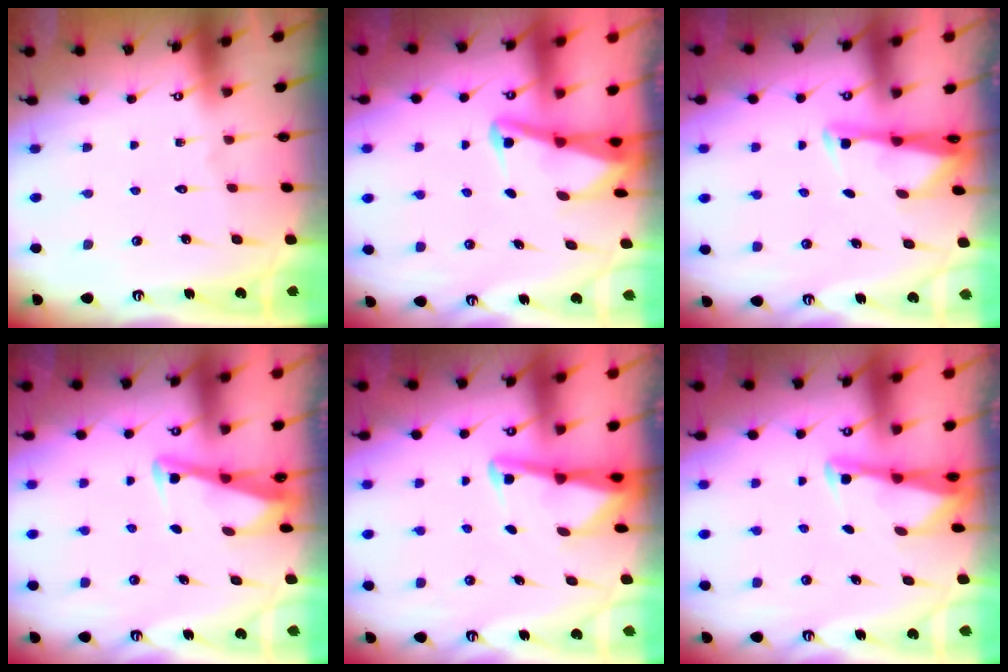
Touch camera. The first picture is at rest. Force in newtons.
{"total": 2.8, "press": 2.7, "slide": 0.7}
{"total": 2.6, "press": 2.6, "slide": 0.4}
{"total": 3.3, "press": 3.3, "slide": 0.4}
{"total": 3.1, "press": 3.1, "slide": 0.4}
{"total": 3.0, "press": 3.0, "slide": 0.2}